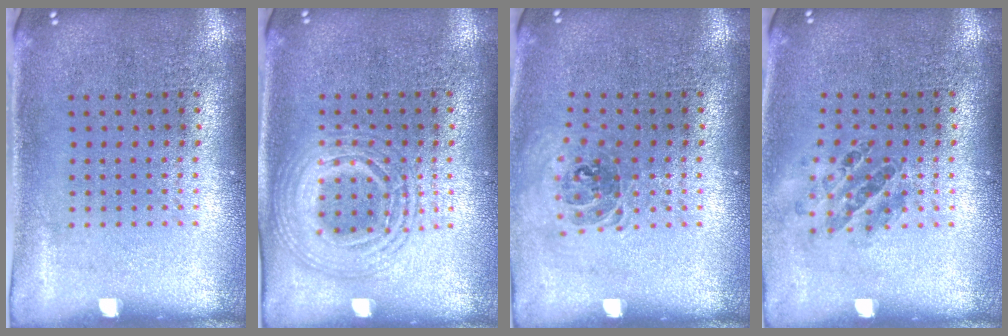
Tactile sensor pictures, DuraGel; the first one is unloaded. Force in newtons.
{"total": 2.1, "press": 2.0, "slide": 0.3}
{"total": 0.9, "press": 0.8, "slide": 0.3}
{"total": 0.9, "press": 0.9, "slide": 0.3}